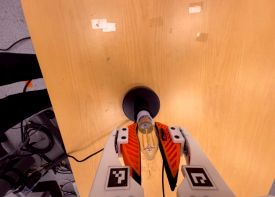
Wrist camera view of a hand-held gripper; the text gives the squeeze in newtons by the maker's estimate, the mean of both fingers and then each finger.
{"total": 21.7, "left": 21.0, "right": 22.4}